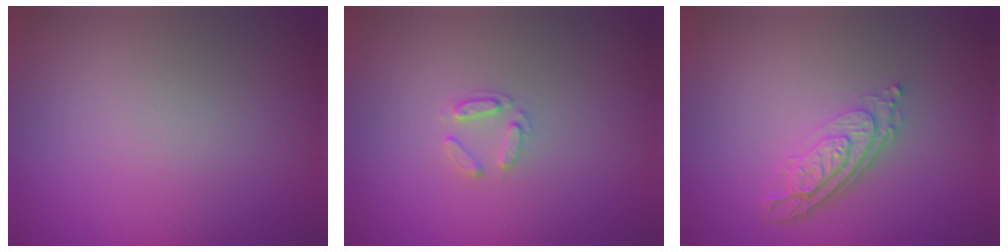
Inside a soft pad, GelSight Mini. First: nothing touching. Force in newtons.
{"total": 1.5, "press": 1.4, "slide": 0.2}
{"total": 4.0, "press": 2.8, "slide": 2.8}